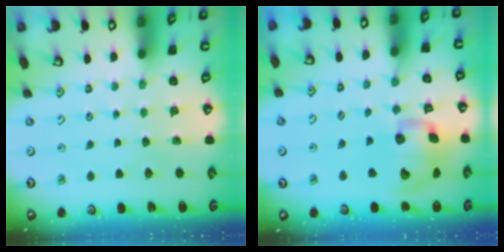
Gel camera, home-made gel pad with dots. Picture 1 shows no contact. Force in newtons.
{"total": 14.6, "press": 14.4, "slide": 2.4}